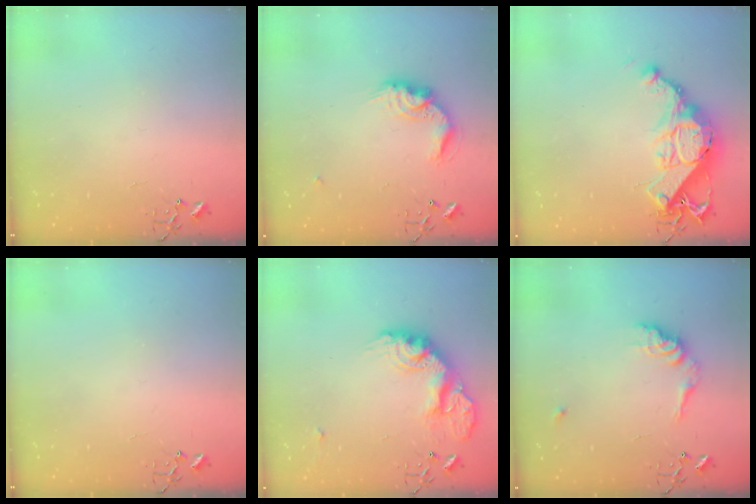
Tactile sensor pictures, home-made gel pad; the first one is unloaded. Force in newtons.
{"total": 13.9, "press": 13.9, "slide": 0.3}
{"total": 15.2, "press": 15.1, "slide": 1.2}
{"total": 0.0}
{"total": 19.4, "press": 19.4, "slide": 1.4}
{"total": 10.8, "press": 10.7, "slide": 0.4}